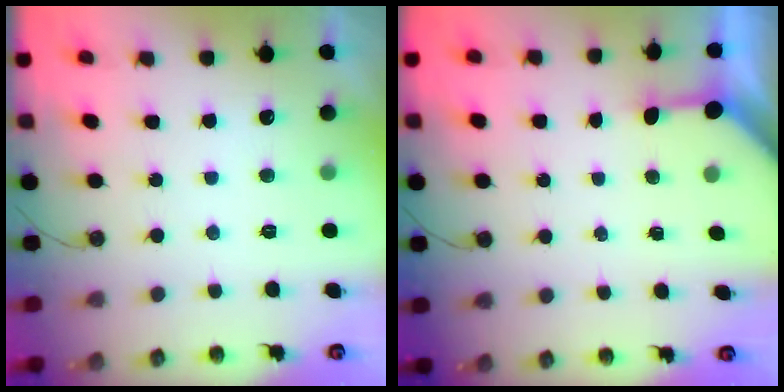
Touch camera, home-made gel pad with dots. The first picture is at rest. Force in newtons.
{"total": 3.5, "press": 3.4, "slide": 0.4}